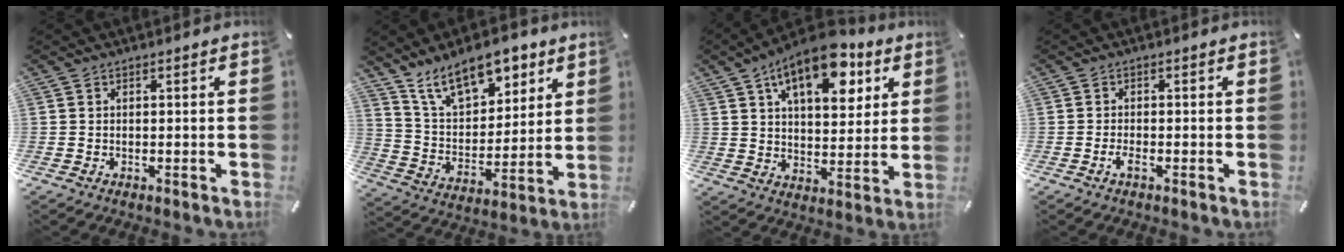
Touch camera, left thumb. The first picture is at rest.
{"total": 15.2, "force": [10.5, 8.0, 7.5], "torque": [-0.133, -0.053, 0.190]}
{"total": 15.6, "force": [8.3, 8.2, 10.3], "torque": [-0.147, -0.031, 0.139]}
{"total": 1.8, "force": [-0.9, 0.5, 1.4], "torque": [-0.032, -0.002, -0.019]}